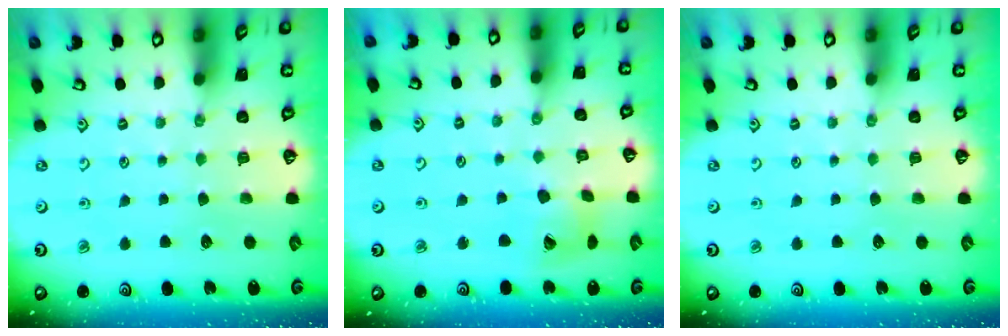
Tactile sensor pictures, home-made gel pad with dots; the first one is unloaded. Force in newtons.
{"total": 11.1, "press": 11.0, "slide": 1.4}
{"total": 0.0}